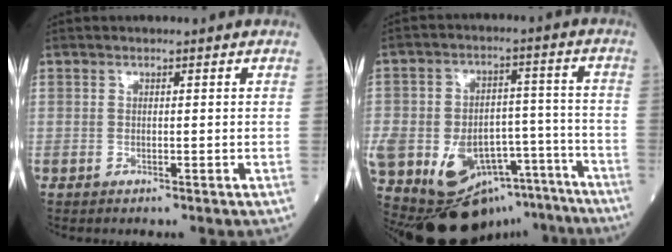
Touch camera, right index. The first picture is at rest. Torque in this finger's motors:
{"motor_torque": [2.14, 0.00, 1.05, 0.21]}